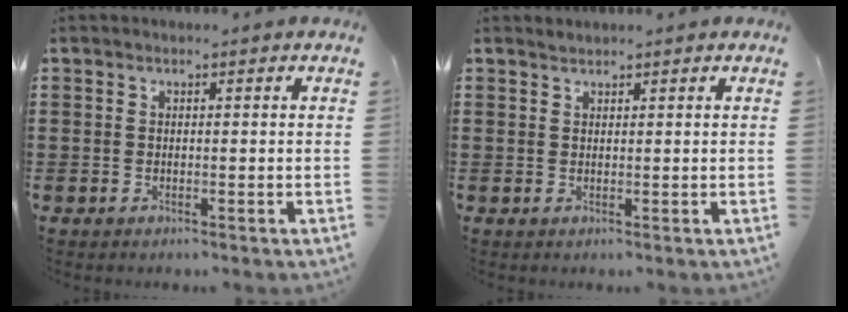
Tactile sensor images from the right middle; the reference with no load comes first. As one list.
[{"total": 0.7, "force": [0.7, 0.1, -0.1], "torque": [0.000, 0.000, 0.013]}]